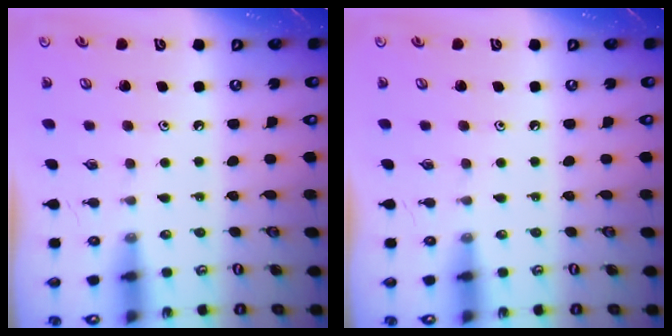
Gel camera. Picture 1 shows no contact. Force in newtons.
{"total": 0.0}